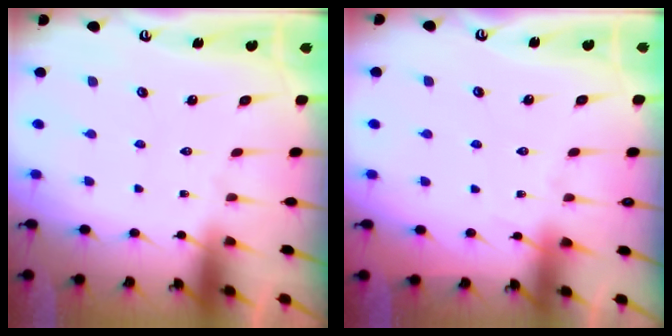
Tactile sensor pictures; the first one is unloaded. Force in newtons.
{"total": 5.2, "press": 5.1, "slide": 0.6}